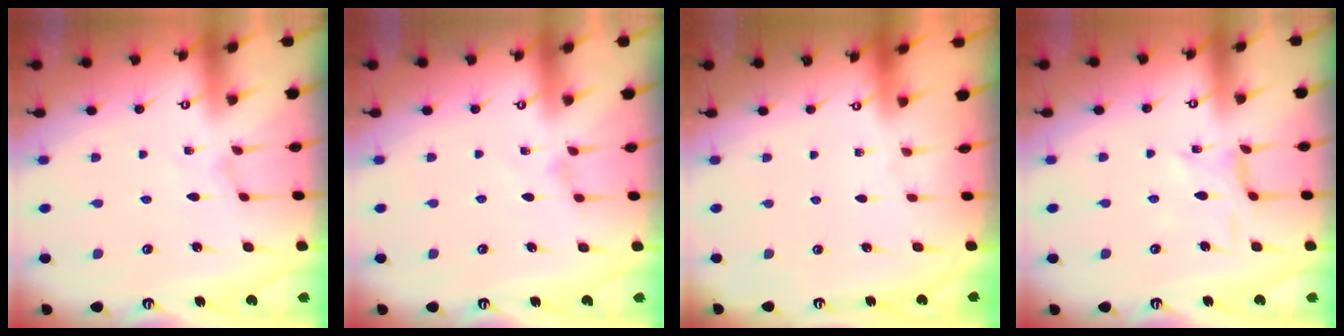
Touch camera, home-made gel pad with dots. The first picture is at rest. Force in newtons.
{"total": 1.5, "press": 1.5, "slide": 0.3}
{"total": 0.0}
{"total": 2.2, "press": 2.2, "slide": 0.3}